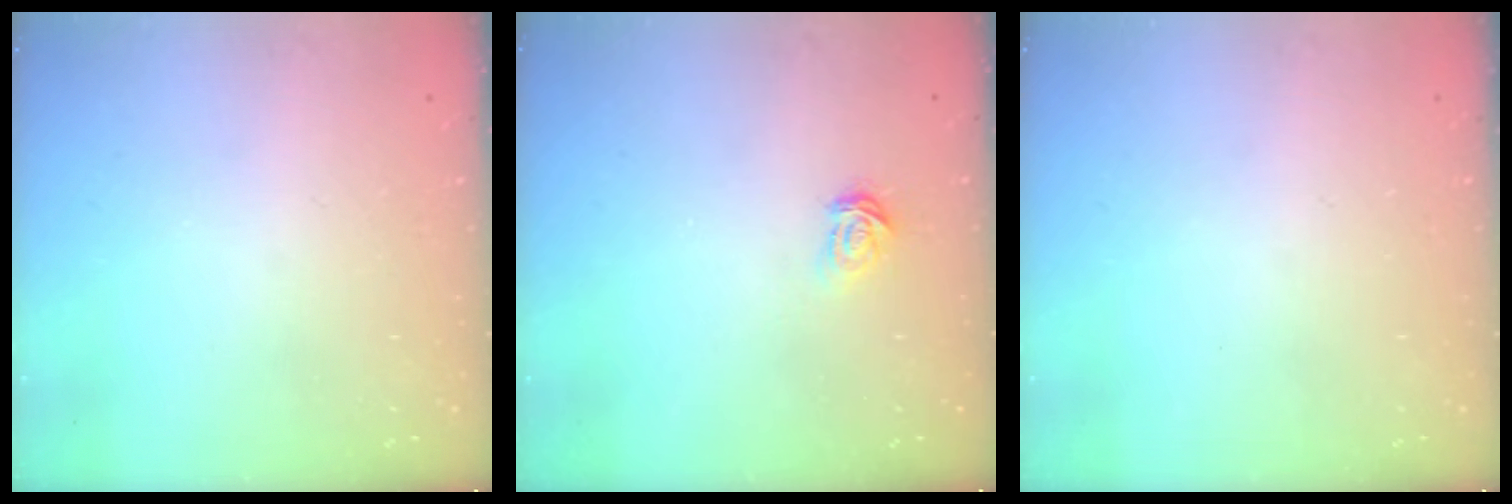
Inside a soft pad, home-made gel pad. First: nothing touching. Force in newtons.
{"total": 2.8, "press": 2.7, "slide": 0.3}
{"total": 0.0}